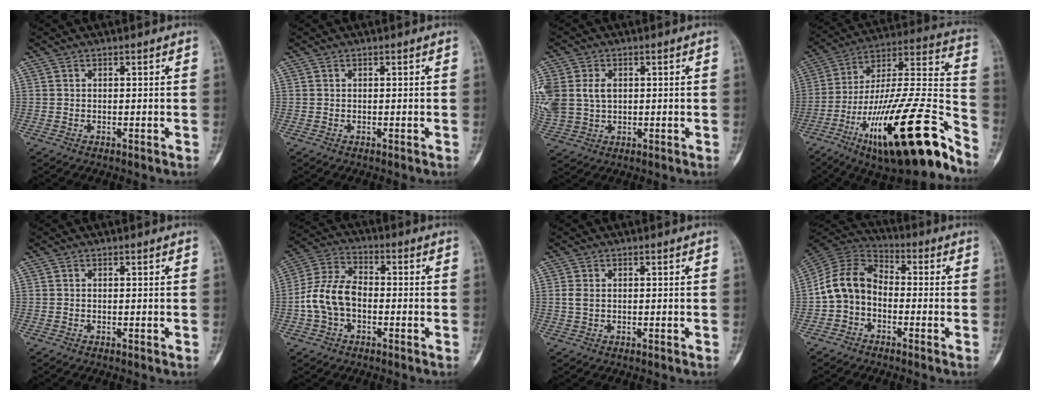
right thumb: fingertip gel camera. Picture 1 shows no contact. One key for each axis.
{"total": 0.0}
{"total": 14.2, "fx": 1.9, "fy": 11.1, "fz": 8.7, "tx": -0.233, "ty": 0.015, "tz": 0.050}
{"total": 30.5, "fx": -17.9, "fy": 7.1, "fz": 23.7, "tx": -0.340, "ty": 0.082, "tz": -0.288}
{"total": 0.0}
{"total": 10.6, "fx": -2.0, "fy": 7.1, "fz": 7.6, "tx": -0.149, "ty": 0.035, "tz": -0.048}
{"total": 1.8, "fx": 0.0, "fy": 1.3, "fz": 1.2, "tx": -0.027, "ty": 0.000, "tz": -0.002}
{"total": 10.6, "fx": -2.0, "fy": 8.0, "fz": 6.6, "tx": -0.116, "ty": 0.039, "tz": -0.054}